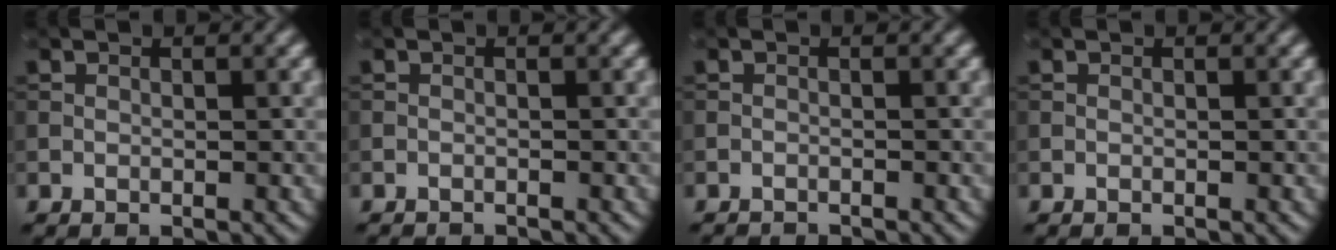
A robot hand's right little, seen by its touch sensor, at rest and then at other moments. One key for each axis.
{"total": 1.1, "fx": -1.1, "fy": 0.1, "fz": 0.1, "tx": 0.004, "ty": -0.005, "tz": -0.020}
{"total": 1.5, "fx": -1.5, "fy": 0.2, "fz": 0.2, "tx": 0.003, "ty": -0.007, "tz": -0.026}
{"total": 0.0}